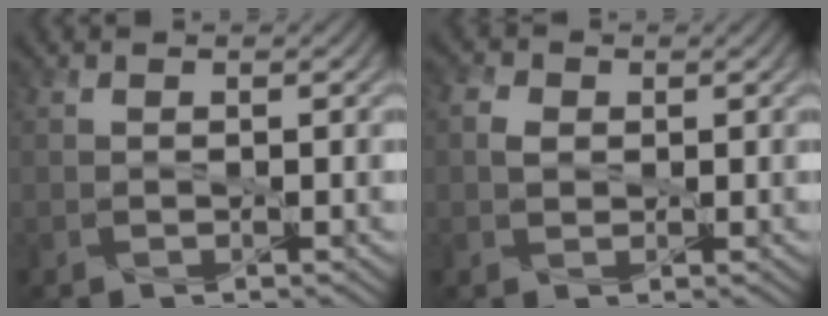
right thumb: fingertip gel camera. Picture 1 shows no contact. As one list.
[{"total": 2.0, "force": [0.0, 1.6, 1.2], "torque": [-0.033, 0.003, -0.006]}]